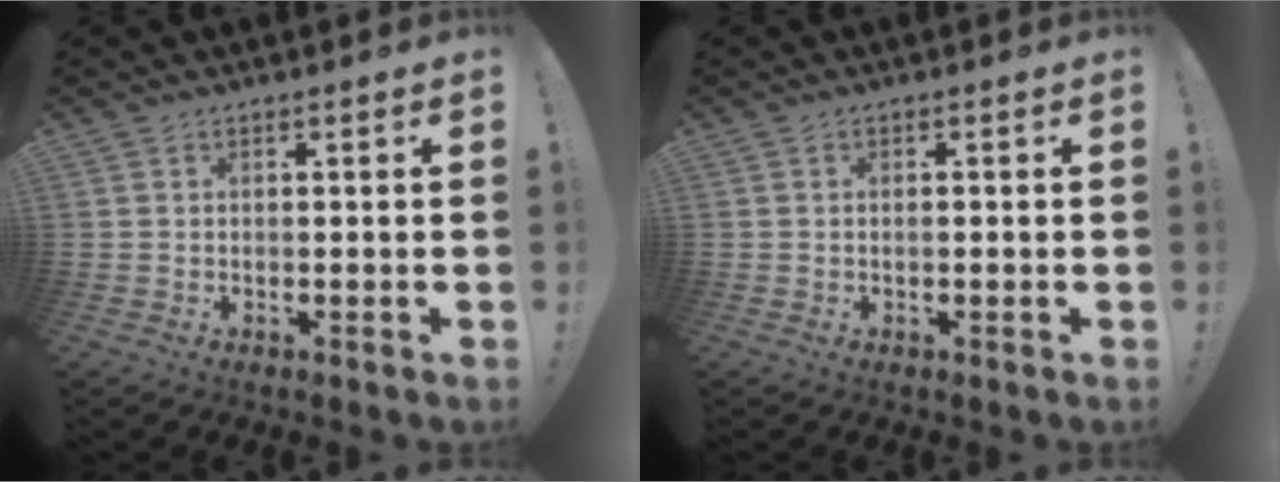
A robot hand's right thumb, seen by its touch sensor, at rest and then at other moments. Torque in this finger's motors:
{"motor_torque": [-0.13, -0.69, 0.01, 0.30, 0.00]}